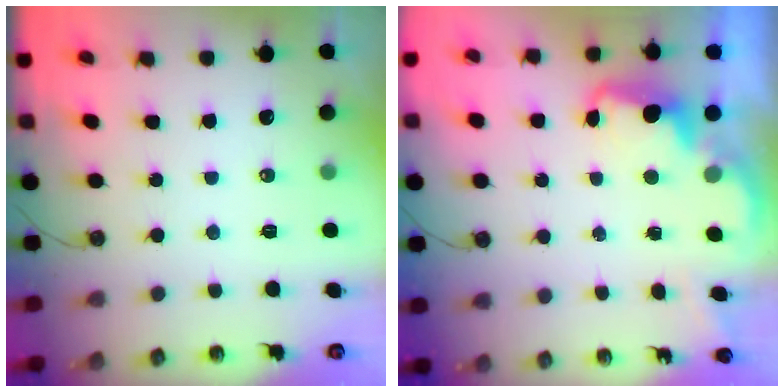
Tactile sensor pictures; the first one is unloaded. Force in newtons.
{"total": 2.6, "press": 2.5, "slide": 0.6}